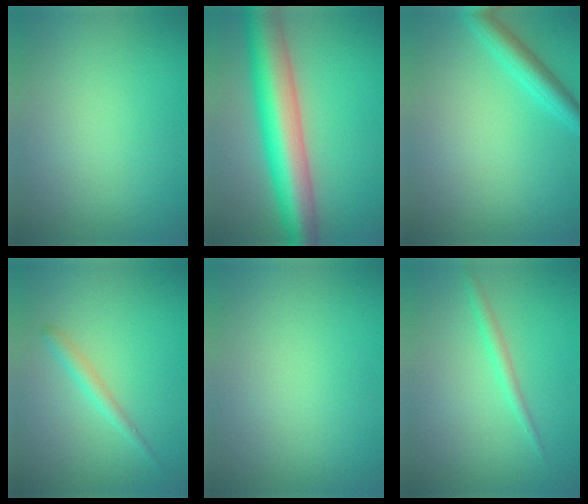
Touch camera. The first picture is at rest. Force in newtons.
{"total": 9.9, "press": 9.9, "slide": 0.4}
{"total": 3.0, "press": 3.0, "slide": 0.2}
{"total": 1.6, "press": 1.6, "slide": 0.0}
{"total": 0.0}
{"total": 1.4, "press": 1.4, "slide": 0.1}